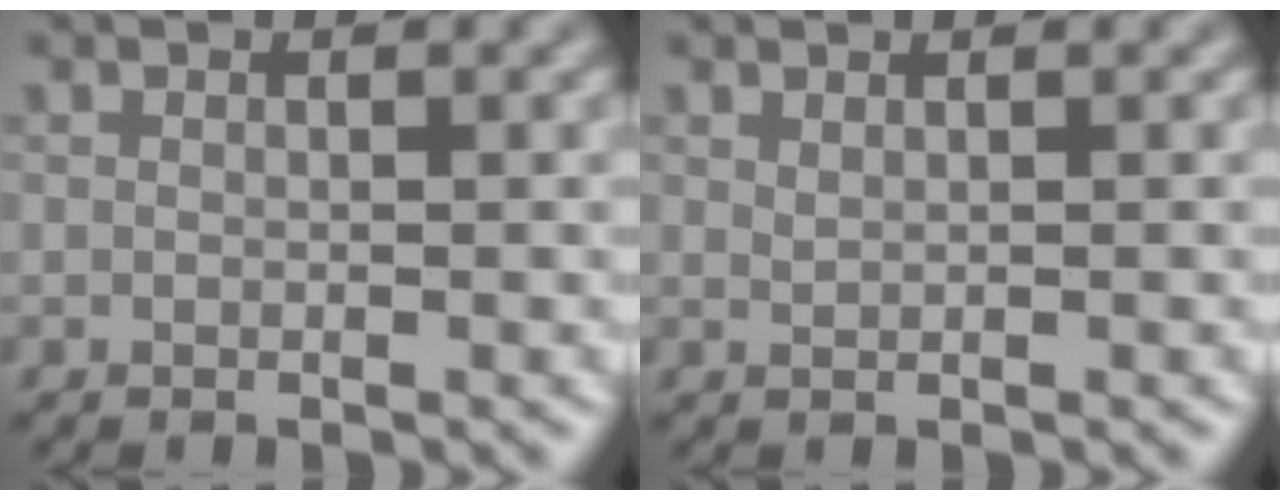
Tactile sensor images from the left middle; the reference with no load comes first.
{"total": 0.7, "force": [0.5, 0.3, 0.4], "torque": [-0.006, -0.001, 0.002]}